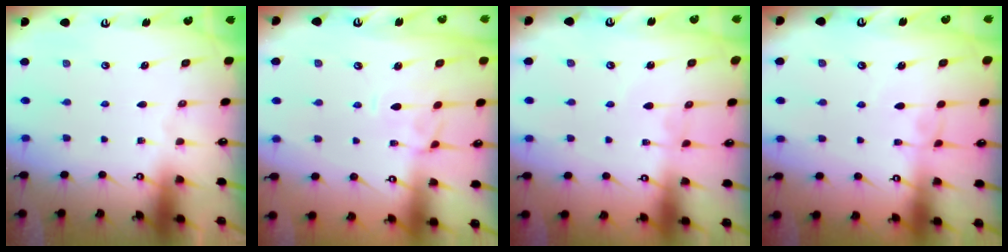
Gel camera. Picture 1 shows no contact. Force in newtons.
{"total": 1.3, "press": 1.2, "slide": 0.6}
{"total": 2.7, "press": 2.7, "slide": 0.1}
{"total": 1.5, "press": 1.4, "slide": 0.5}